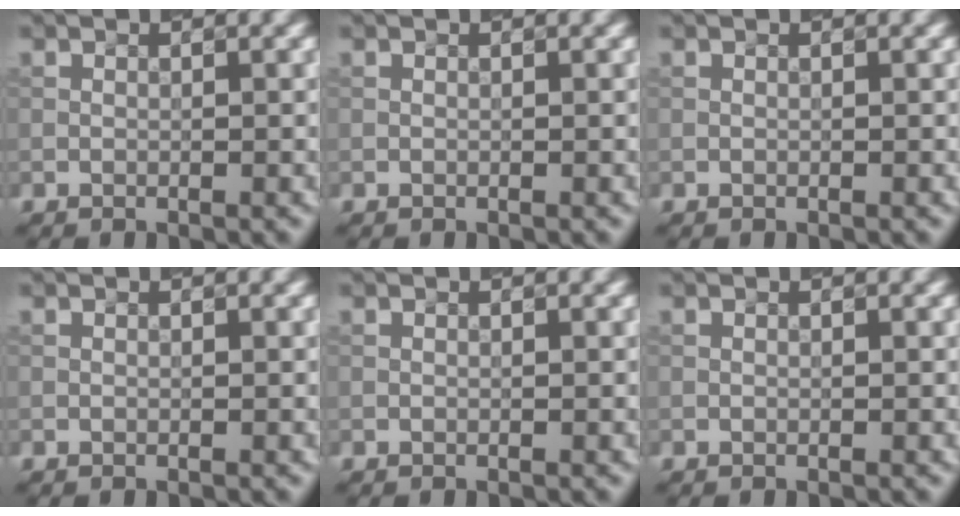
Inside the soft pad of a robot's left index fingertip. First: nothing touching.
{"total": 0.0}
{"total": 0.0}
{"total": 0.0}
{"total": 0.0}
{"total": 0.0}